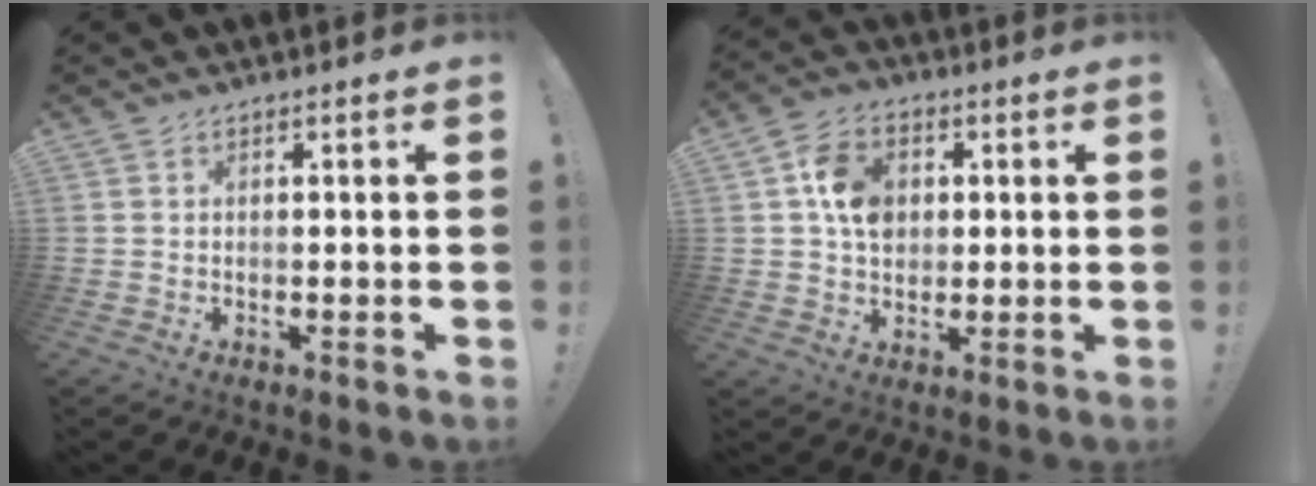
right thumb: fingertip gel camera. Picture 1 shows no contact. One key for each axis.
{"total": 10.1, "fx": 2.0, "fy": 8.0, "fz": 5.8, "tx": -0.099, "ty": 0.011, "tz": 0.040}